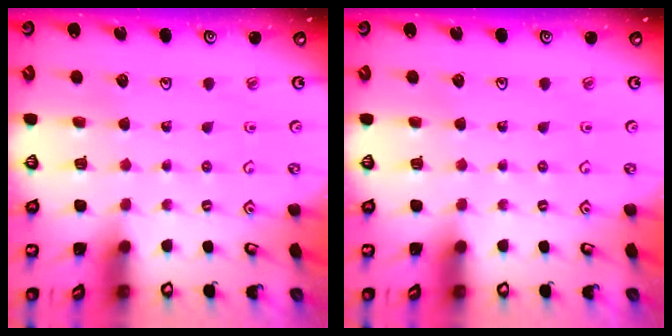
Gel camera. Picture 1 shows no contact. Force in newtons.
{"total": 0.0}